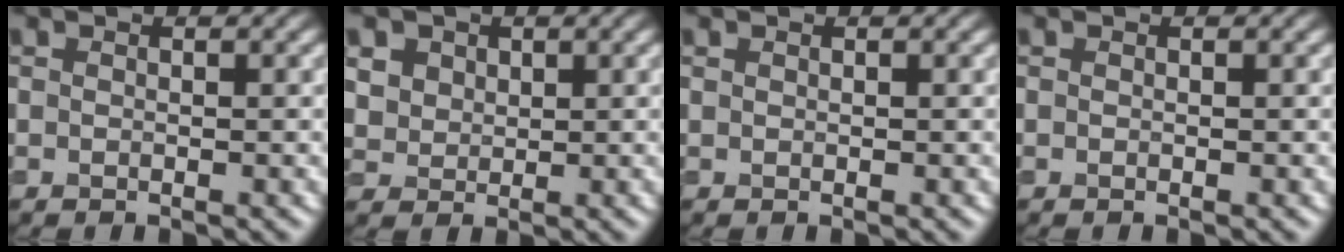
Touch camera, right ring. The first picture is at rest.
{"total": 4.2, "force": [2.2, 3.1, 1.8], "torque": [-0.057, 0.003, 0.043]}
{"total": 0.0}
{"total": 0.0}